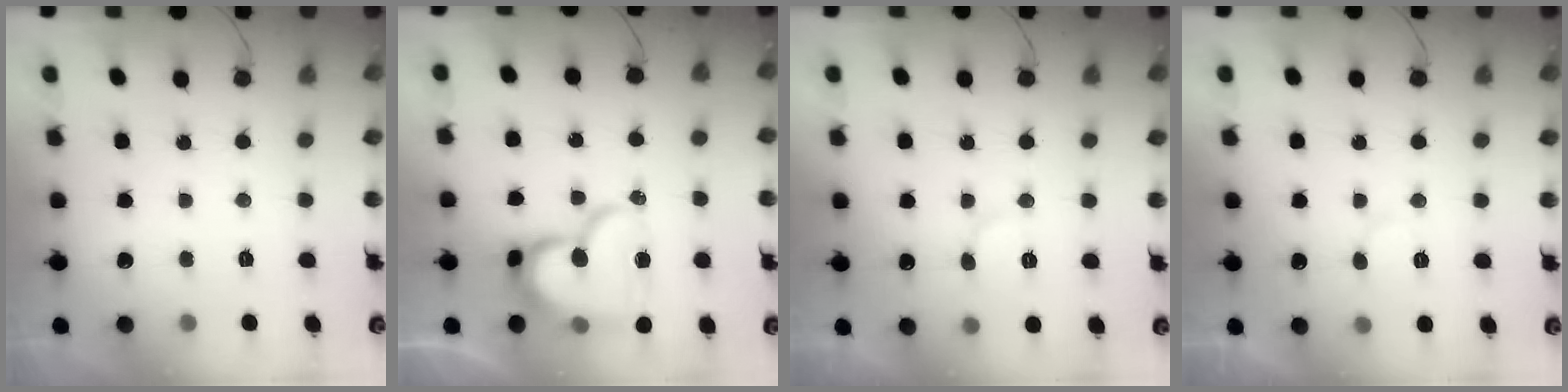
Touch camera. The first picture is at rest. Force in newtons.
{"total": 16.3, "press": 16.3, "slide": 1.2}
{"total": 7.2, "press": 7.1, "slide": 1.4}
{"total": 6.2, "press": 6.2, "slide": 0.4}